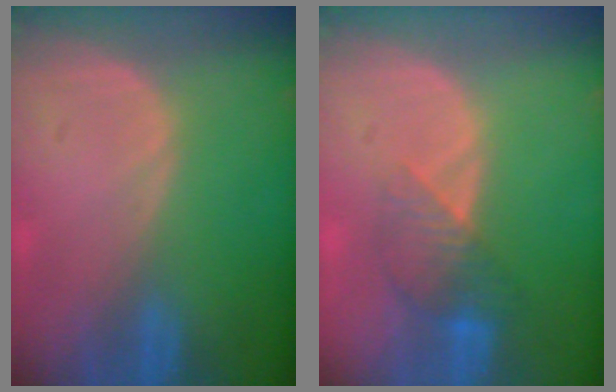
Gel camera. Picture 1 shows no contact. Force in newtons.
{"total": 4.2, "press": 4.2, "slide": 0.4}